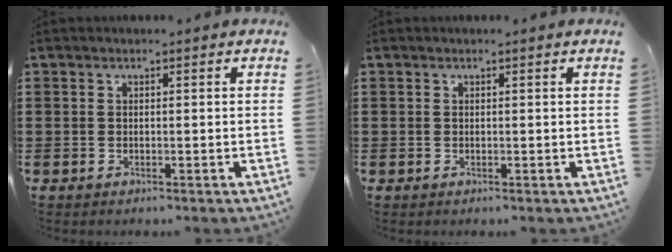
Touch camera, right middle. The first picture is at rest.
{"total": 0.0}